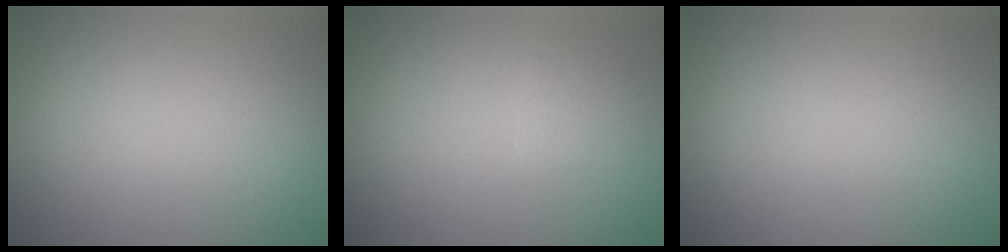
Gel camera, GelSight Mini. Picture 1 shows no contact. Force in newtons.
{"total": 1.3, "press": 1.3, "slide": 0.1}
{"total": 0.0}